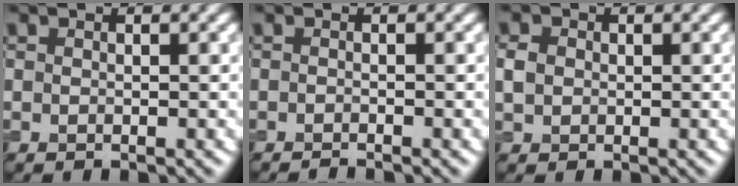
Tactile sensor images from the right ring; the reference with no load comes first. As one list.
[{"total": 0.8, "force": [-0.7, 0.1, 0.2], "torque": [0.000, 0.000, -0.016]}, {"total": 1.7, "force": [0.2, 1.5, 0.8], "torque": [-0.018, 0.001, 0.000]}]